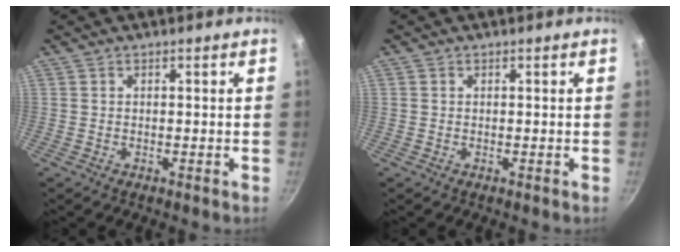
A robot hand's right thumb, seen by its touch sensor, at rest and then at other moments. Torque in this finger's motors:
{"motor_torque": [0.22, 0.11, -0.56, 0.47, -0.02]}